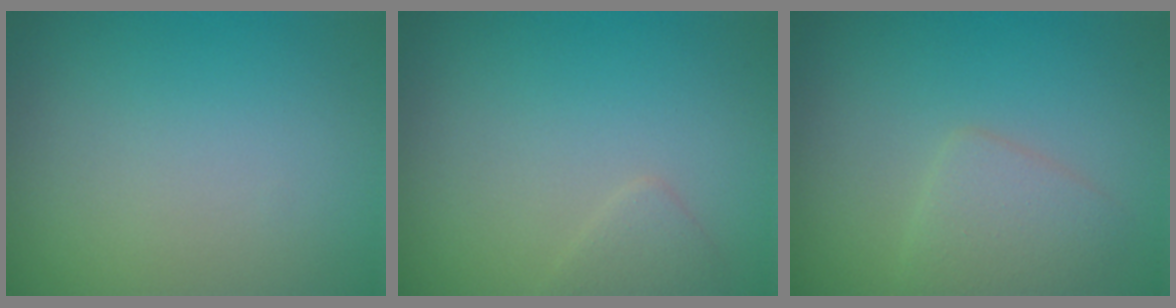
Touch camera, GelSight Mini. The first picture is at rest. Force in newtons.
{"total": 1.3, "press": 1.3, "slide": 0.1}
{"total": 2.6, "press": 2.6, "slide": 0.2}